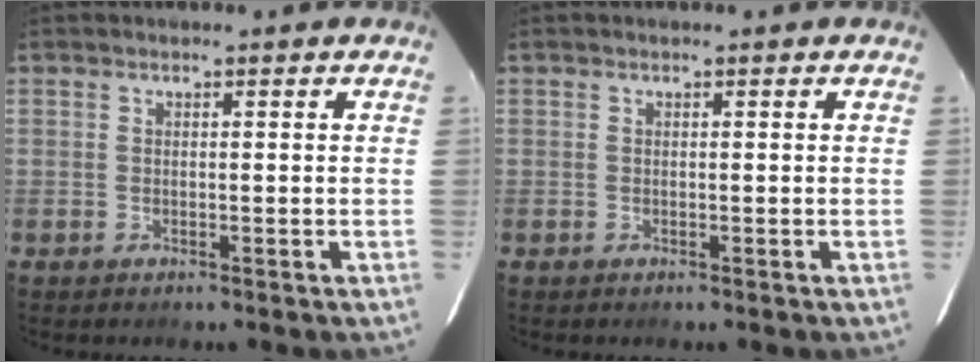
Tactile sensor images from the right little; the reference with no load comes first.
{"total": 0.0}